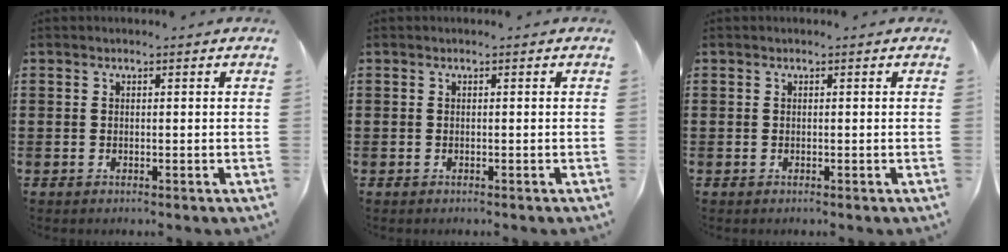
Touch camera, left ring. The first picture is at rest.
{"total": 0.0}
{"total": 0.0}